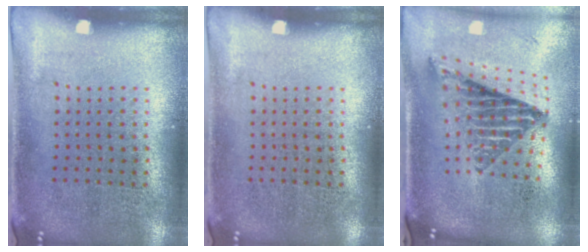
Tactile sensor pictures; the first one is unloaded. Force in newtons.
{"total": 0.0}
{"total": 1.6, "press": 1.3, "slide": 1.0}